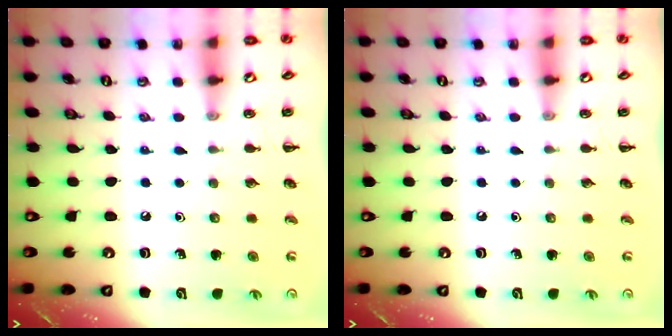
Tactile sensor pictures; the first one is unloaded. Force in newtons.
{"total": 0.0}